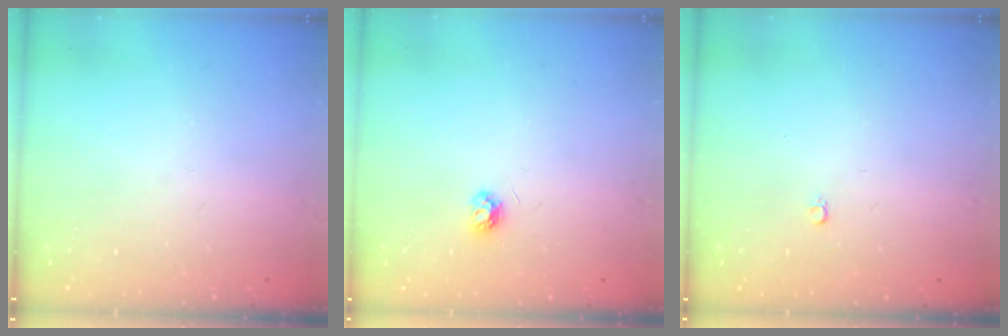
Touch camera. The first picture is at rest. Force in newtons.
{"total": 3.8, "press": 3.8, "slide": 0.5}
{"total": 2.4, "press": 2.4, "slide": 0.2}